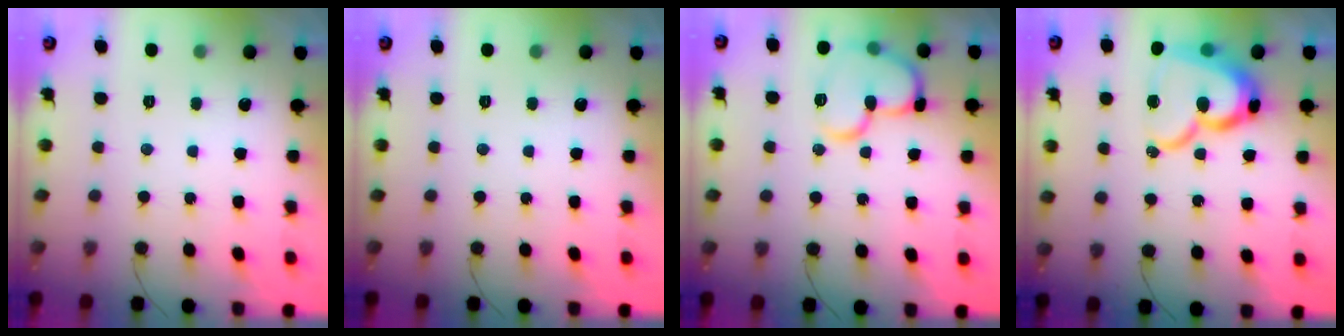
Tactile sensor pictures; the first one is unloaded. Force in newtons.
{"total": 0.0}
{"total": 14.1, "press": 14.0, "slide": 1.5}
{"total": 17.5, "press": 17.4, "slide": 1.5}